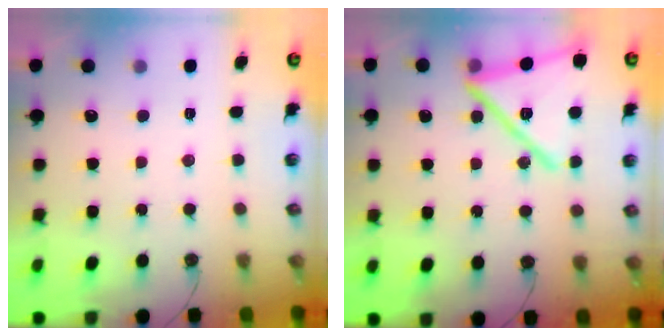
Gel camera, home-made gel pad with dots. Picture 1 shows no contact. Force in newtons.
{"total": 22.0, "press": 21.9, "slide": 2.6}